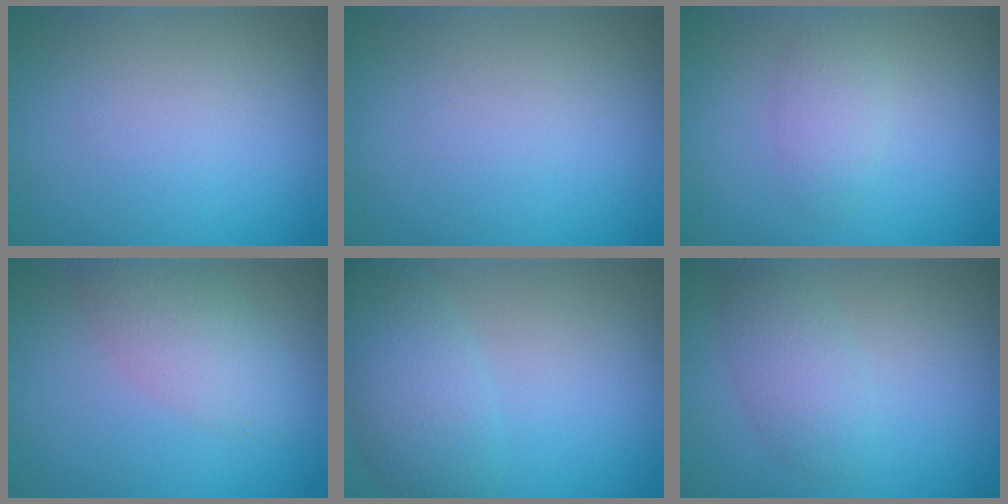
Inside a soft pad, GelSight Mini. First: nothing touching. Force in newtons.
{"total": 0.0}
{"total": 1.8, "press": 1.8, "slide": 0.1}
{"total": 3.5, "press": 3.5, "slide": 0.1}
{"total": 4.8, "press": 4.8, "slide": 0.2}
{"total": 2.8, "press": 2.8, "slide": 0.1}